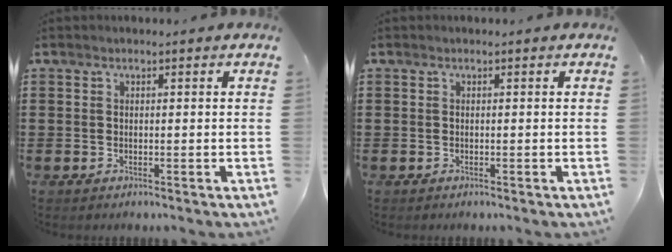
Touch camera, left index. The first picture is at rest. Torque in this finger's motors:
{"motor_torque": [-0.03, 0.00, 0.05, 0.01]}